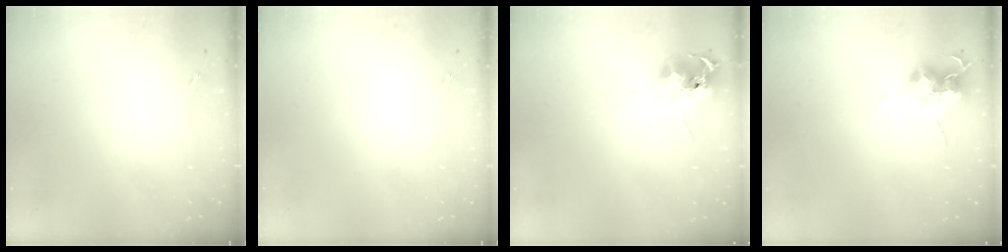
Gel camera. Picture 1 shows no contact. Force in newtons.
{"total": 0.0}
{"total": 11.7, "press": 11.7, "slide": 0.7}
{"total": 12.2, "press": 12.1, "slide": 1.3}